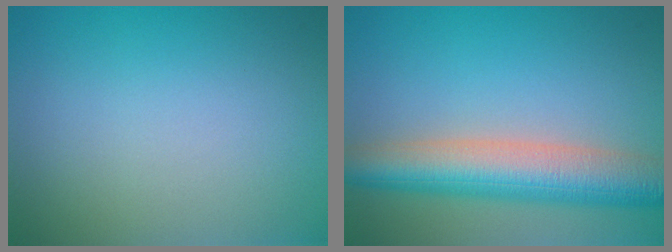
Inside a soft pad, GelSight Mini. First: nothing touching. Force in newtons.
{"total": 7.7, "press": 7.7, "slide": 0.4}